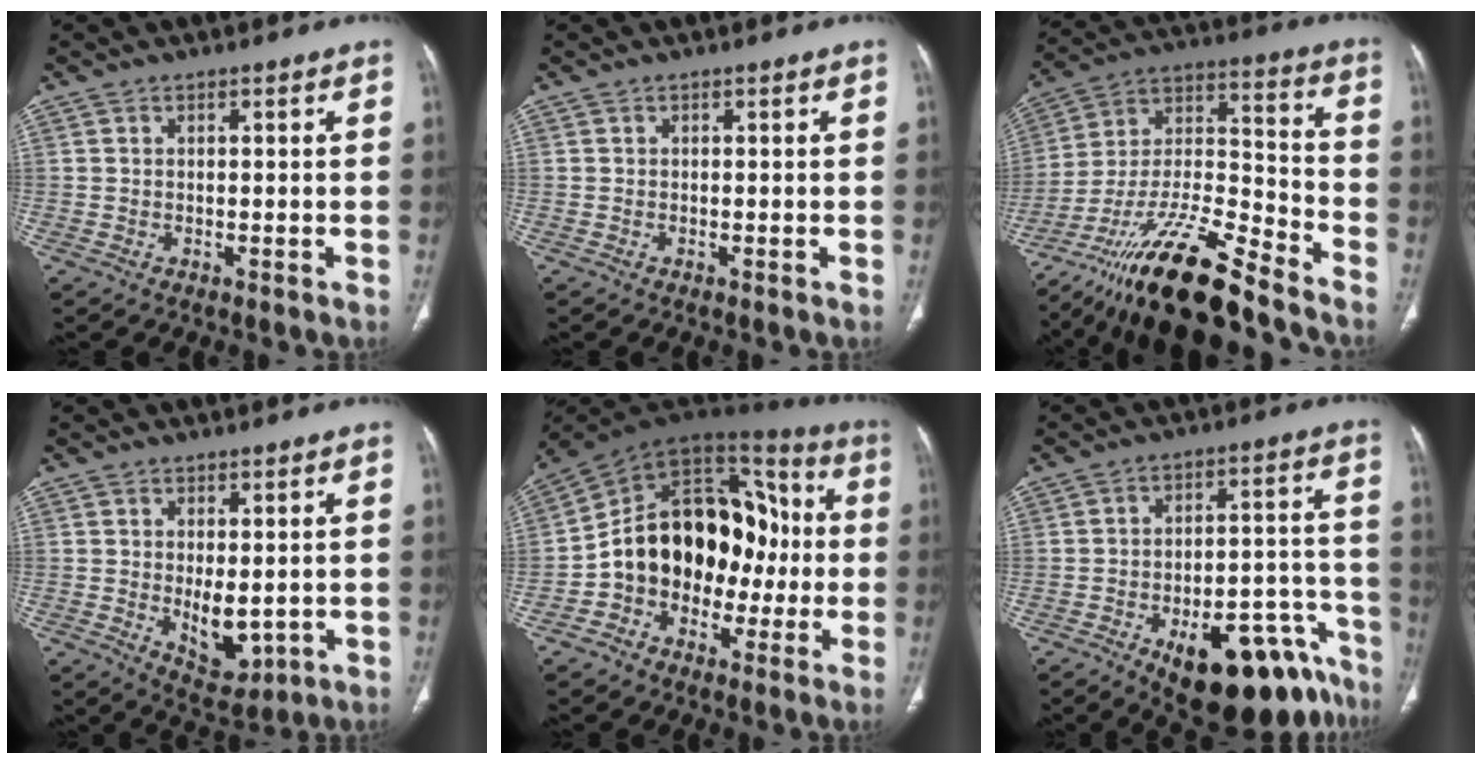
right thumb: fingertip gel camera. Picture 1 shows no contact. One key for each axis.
{"total": 0.0}
{"total": 20.5, "fx": -16.3, "fy": 3.6, "fz": 11.9, "tx": -0.236, "ty": 0.071, "tz": -0.298}
{"total": 7.1, "fx": -0.6, "fy": 3.8, "fz": 6.0, "tx": -0.071, "ty": -0.016, "tz": 0.011}
{"total": 21.4, "fx": -2.7, "fy": 15.3, "fz": 14.7, "tx": -0.191, "ty": 0.064, "tz": -0.042}
{"total": 22.1, "fx": -13.4, "fy": 9.5, "fz": 14.8, "tx": -0.116, "ty": 0.093, "tz": -0.181}